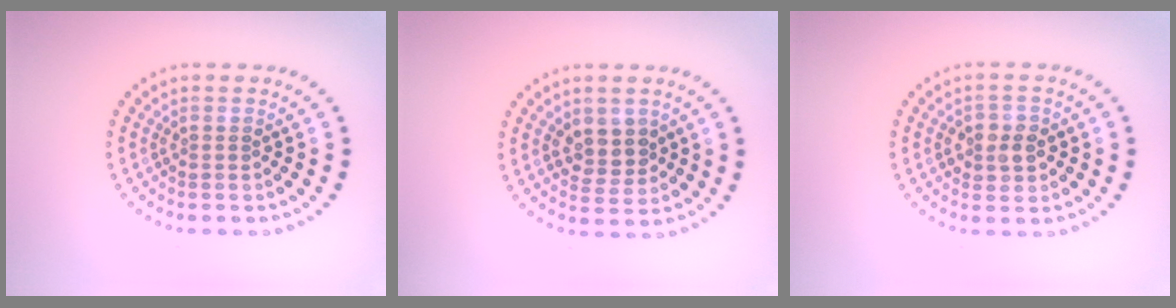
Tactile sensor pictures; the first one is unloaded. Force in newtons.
{"total": 2.8, "press": 2.7, "slide": 0.7}
{"total": 2.3, "press": 2.3, "slide": 0.2}